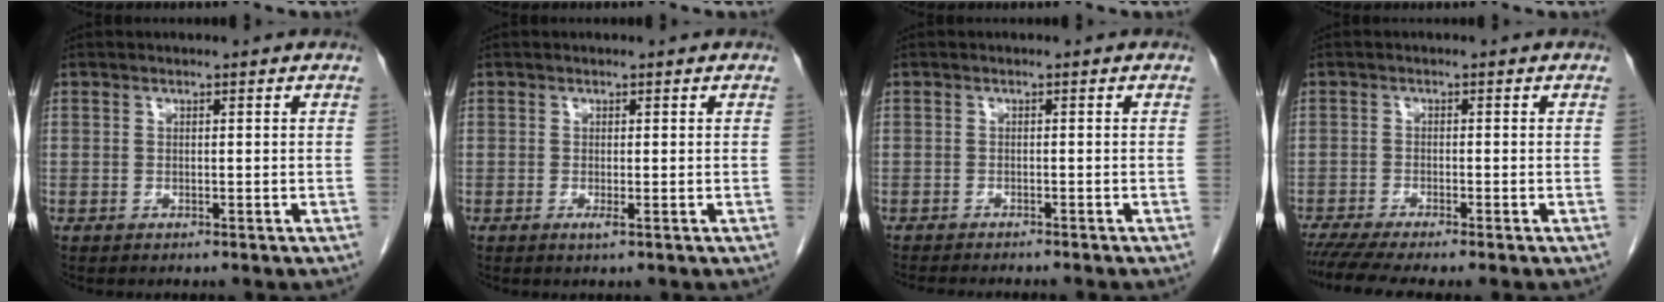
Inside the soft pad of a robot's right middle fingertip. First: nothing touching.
{"total": 0.9, "force": [-0.3, 0.0, 0.8], "torque": [-0.014, -0.002, -0.004]}
{"total": 7.3, "force": [-6.5, 0.7, 3.3], "torque": [-0.030, -0.011, -0.087]}
{"total": 6.2, "force": [-5.2, -0.2, 3.5], "torque": [-0.052, -0.013, -0.087]}